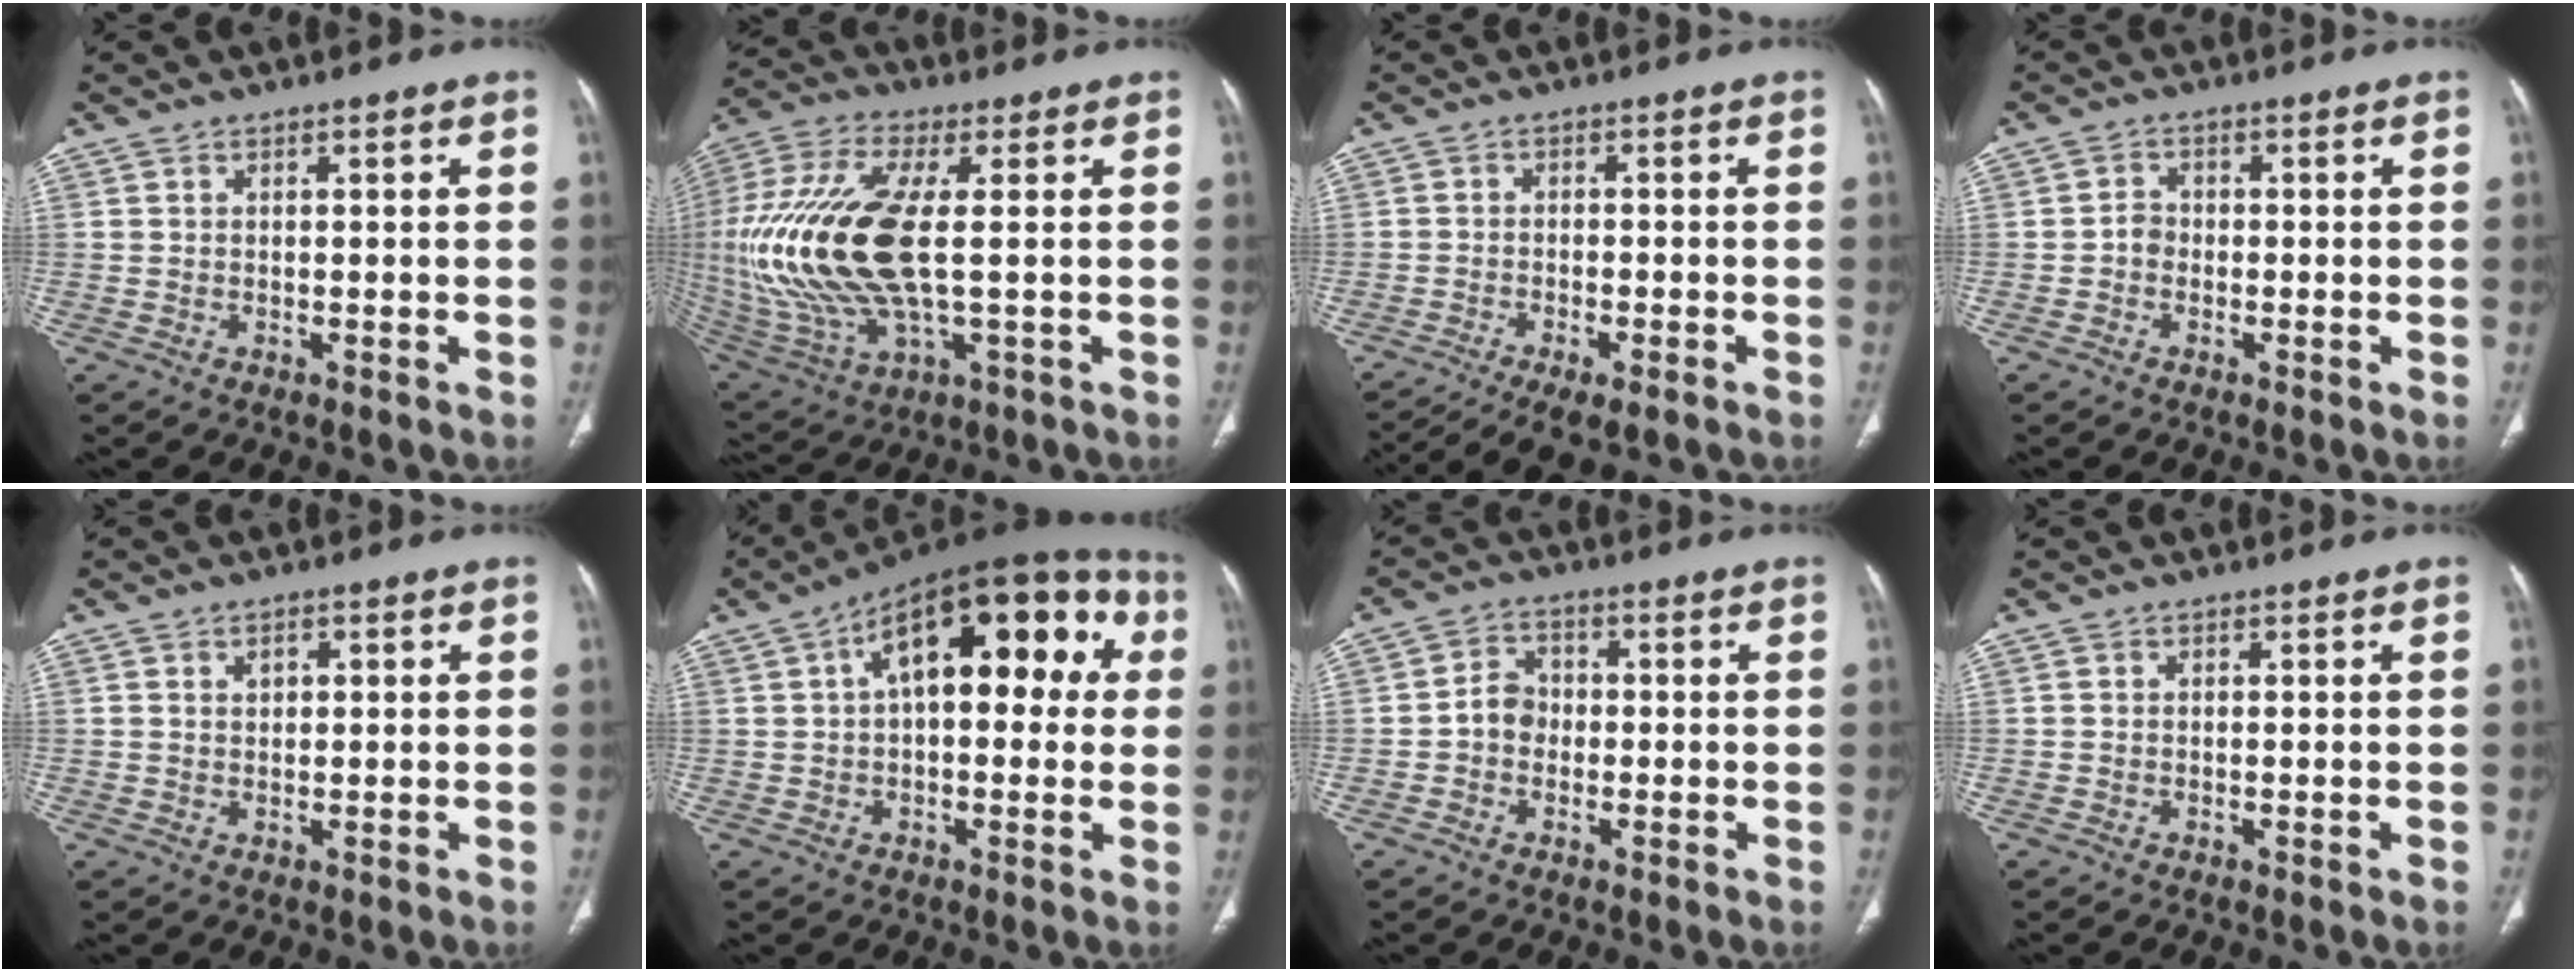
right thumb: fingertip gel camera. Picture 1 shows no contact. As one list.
[{"total": 22.6, "force": [0.6, 9.1, 20.7], "torque": [-0.478, -0.003, 0.019]}, {"total": 9.9, "force": [-7.3, 2.8, 6.0], "torque": [-0.102, 0.011, -0.112]}, {"total": 1.9, "force": [-0.6, 1.5, 0.9], "torque": [-0.006, 0.007, -0.018]}, {"total": 1.8, "force": [0.7, 1.3, 1.1], "torque": [-0.014, 0.000, 0.011]}, {"total": 21.9, "force": [5.7, 10.5, 18.4], "torque": [-0.231, 0.045, 0.073]}, {"total": 4.2, "force": [-0.8, 3.6, 2.1], "torque": [-0.020, 0.017, -0.022]}, {"total": 0.0}]